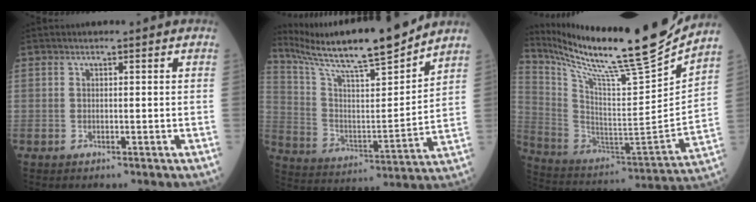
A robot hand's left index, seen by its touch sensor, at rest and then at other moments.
{"total": 19.7, "force": [17.3, 0.6, 9.4], "torque": [-0.173, -0.006, 0.288]}
{"total": 25.6, "force": [22.4, -0.9, 12.4], "torque": [-0.233, -0.076, 0.360]}